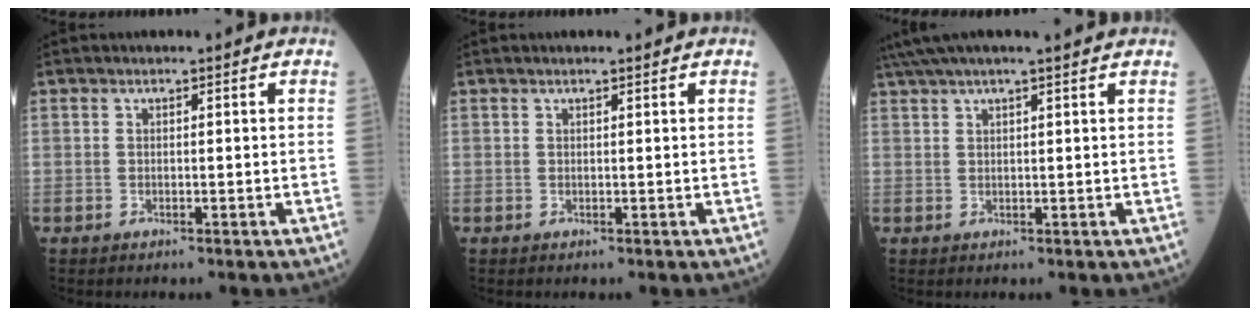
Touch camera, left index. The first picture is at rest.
{"total": 0.7, "force": [0.6, 0.0, 0.3], "torque": [-0.007, 0.005, 0.009]}
{"total": 9.2, "force": [7.9, -0.3, 4.6], "torque": [-0.080, 0.039, 0.108]}